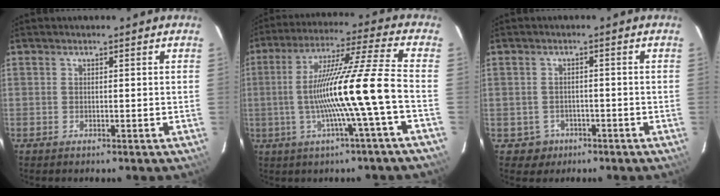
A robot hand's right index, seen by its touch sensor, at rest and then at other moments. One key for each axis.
{"total": 15.5, "fx": -3.6, "fy": -2.4, "fz": 14.9, "tx": -0.256, "ty": -0.004, "tz": -0.062}
{"total": 3.7, "fx": -1.6, "fy": 3.4, "fz": 0.2, "tx": -0.017, "ty": 0.011, "tz": -0.017}